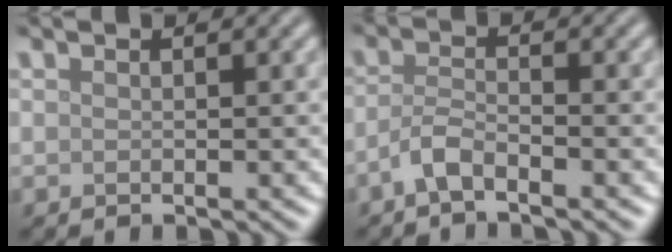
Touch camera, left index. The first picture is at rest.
{"total": 2.3, "force": [-1.5, 0.6, 1.6], "torque": [-0.035, 0.002, -0.040]}